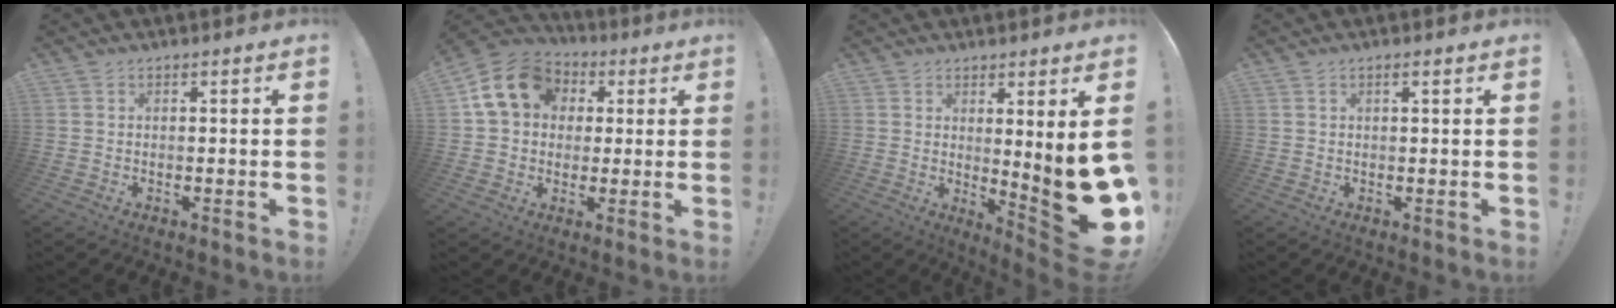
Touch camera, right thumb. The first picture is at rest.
{"total": 13.6, "force": [4.5, 10.8, 6.8], "torque": [-0.098, -0.008, 0.090]}
{"total": 11.6, "force": [0.9, 0.5, 11.5], "torque": [-0.149, -0.045, 0.019]}
{"total": 1.5, "force": [0.7, 0.1, 1.3], "torque": [-0.019, -0.002, 0.009]}